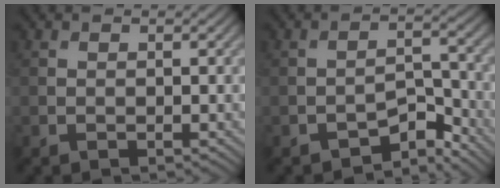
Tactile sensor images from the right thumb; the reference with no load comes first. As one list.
[{"total": 4.6, "force": [-3.8, 1.8, 2.0], "torque": [-0.022, 0.008, -0.064]}]